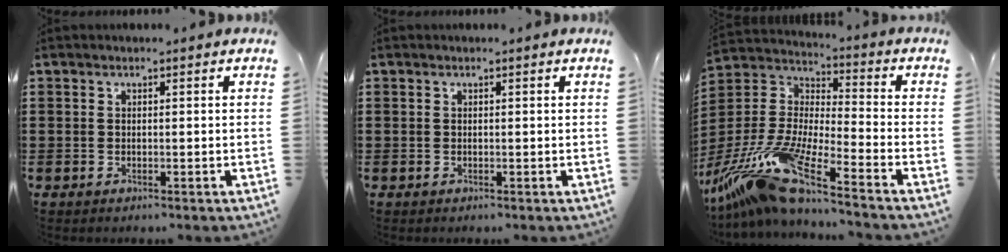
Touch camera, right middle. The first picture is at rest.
{"total": 0.0}
{"total": 14.2, "force": [-11.6, 0.4, 8.1], "torque": [-0.194, -0.002, -0.235]}